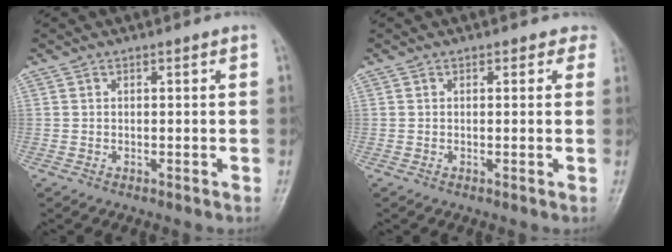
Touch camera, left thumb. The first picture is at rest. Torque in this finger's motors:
{"motor_torque": [0.03, -0.15, -0.18, -0.03, 0.02]}